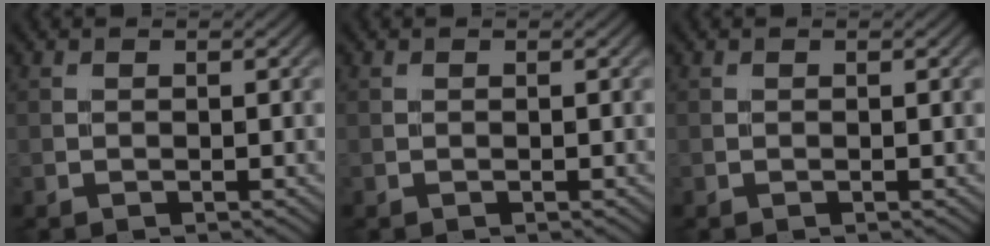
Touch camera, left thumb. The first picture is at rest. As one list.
[{"total": 0.0}, {"total": 0.0}]